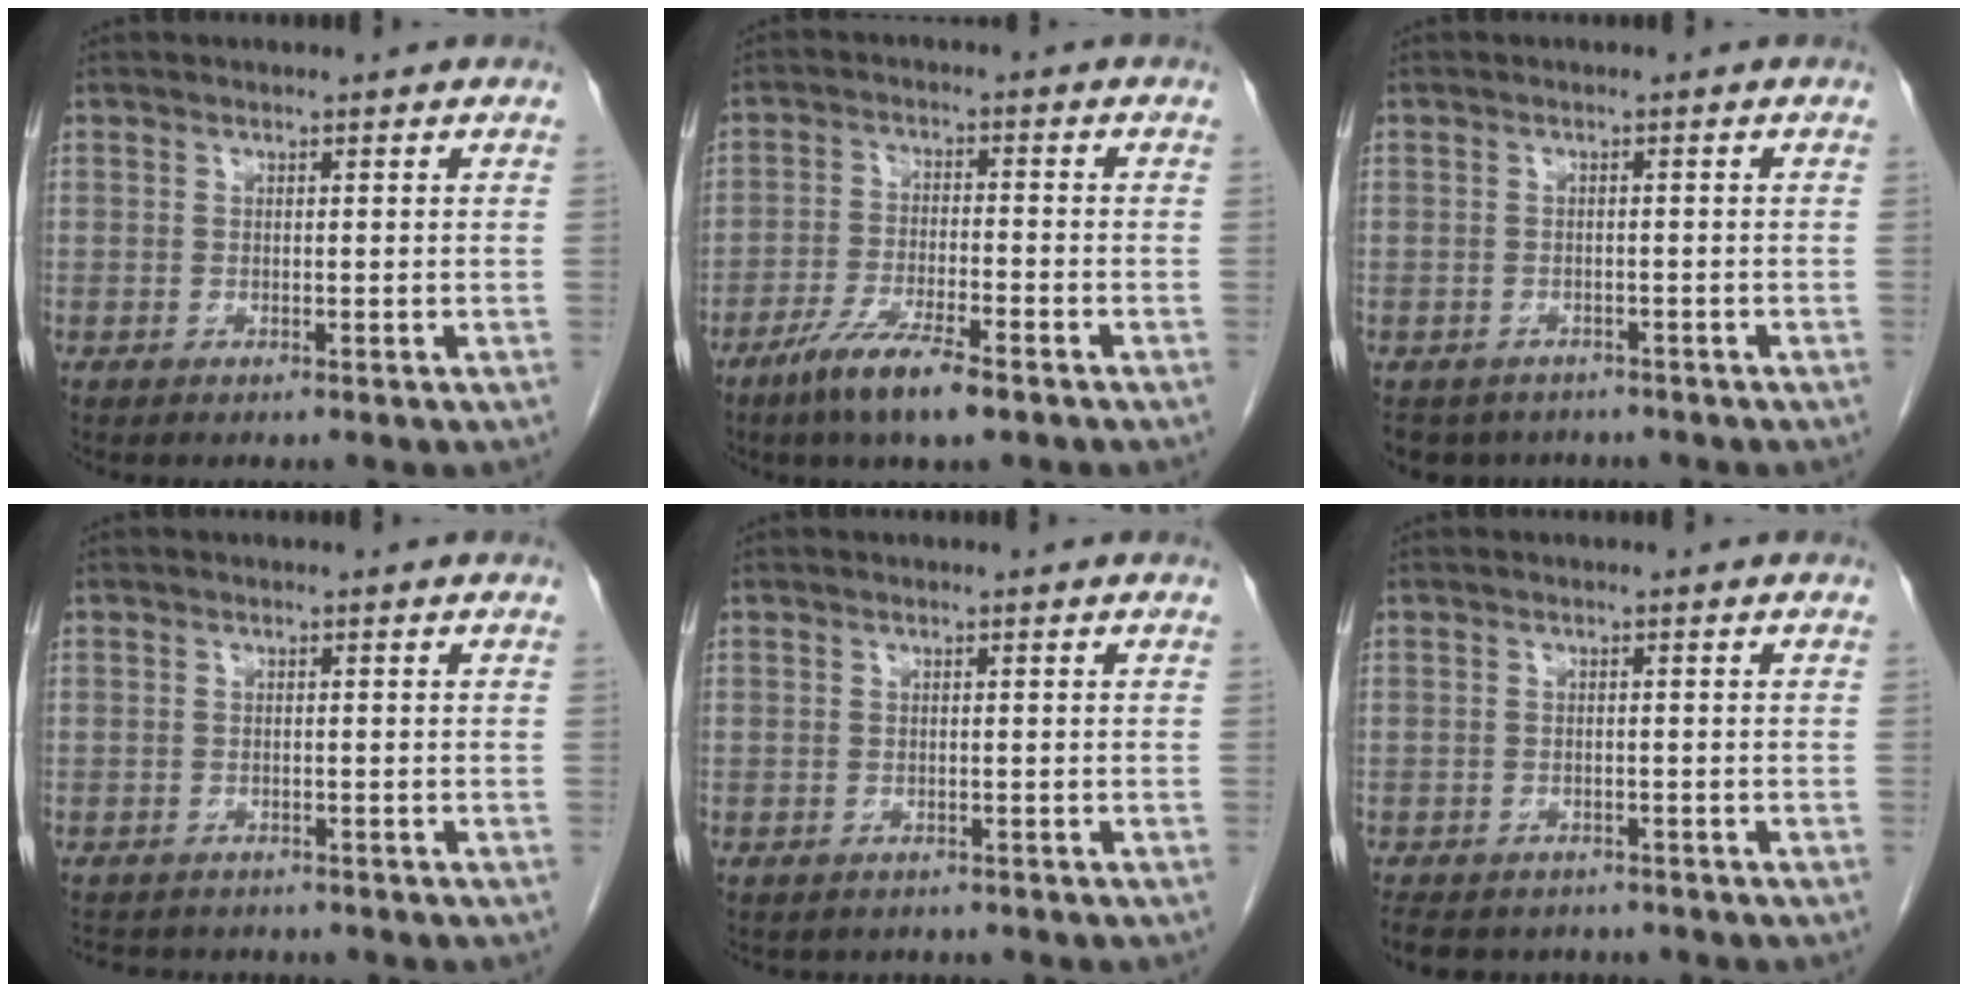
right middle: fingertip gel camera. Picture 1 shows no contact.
{"total": 7.9, "force": [-5.4, 1.0, 5.8], "torque": [-0.113, -0.014, -0.096]}
{"total": 5.7, "force": [-4.8, 3.1, 0.6], "torque": [-0.002, -0.001, -0.063]}
{"total": 5.5, "force": [-4.9, 2.4, 0.8], "torque": [-0.010, 0.000, -0.067]}
{"total": 2.6, "force": [-2.2, 1.3, 0.0], "torque": [-0.006, 0.001, -0.033]}
{"total": 9.3, "force": [-7.9, 4.0, 2.6], "torque": [-0.053, -0.002, -0.102]}